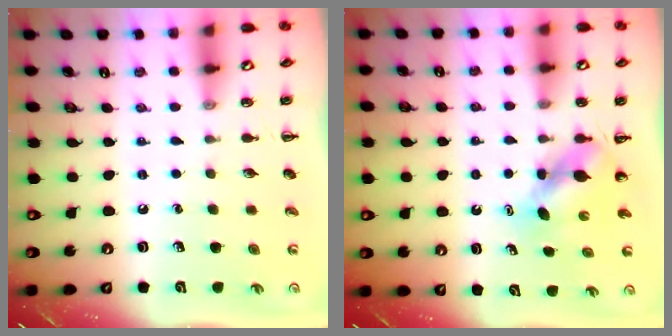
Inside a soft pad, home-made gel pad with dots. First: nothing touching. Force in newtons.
{"total": 5.3, "press": 5.2, "slide": 0.6}